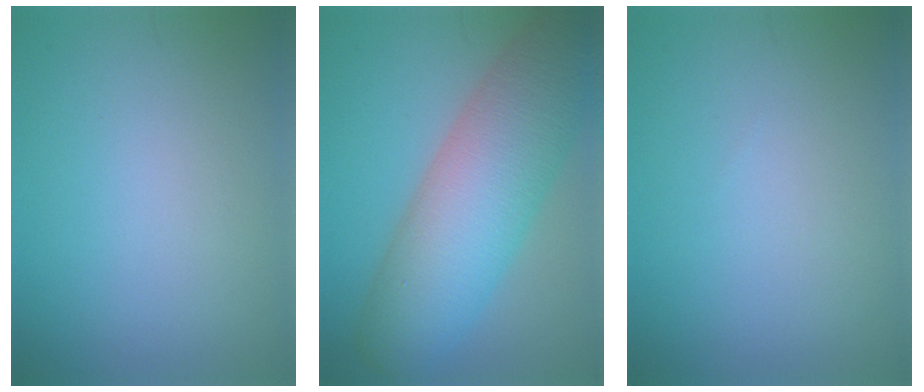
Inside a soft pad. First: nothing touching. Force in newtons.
{"total": 11.6, "press": 11.6, "slide": 0.3}
{"total": 0.0}